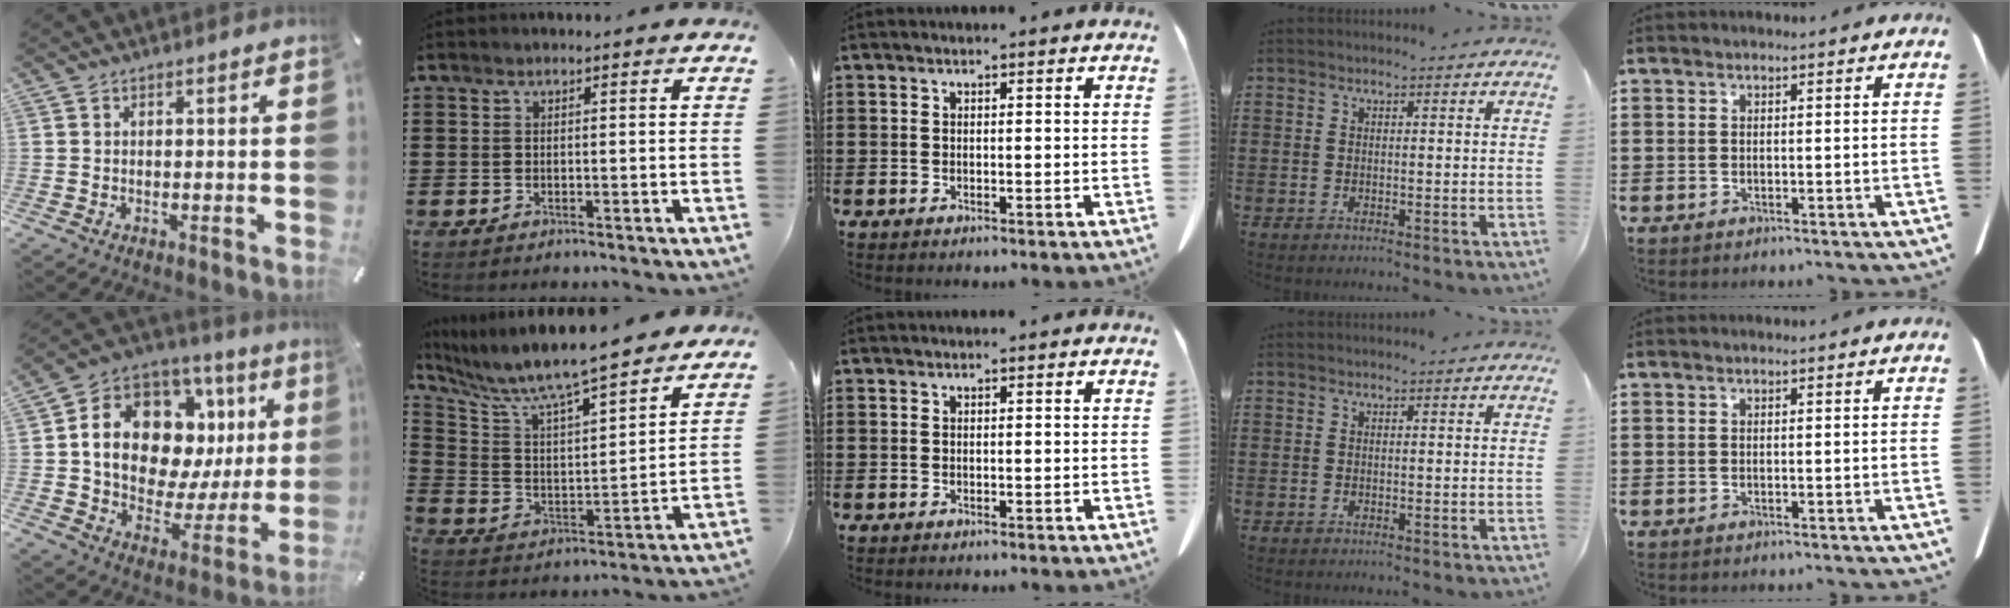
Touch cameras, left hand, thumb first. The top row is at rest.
{"thumb": {"total": 17.0, "force": [5.9, 11.5, 11.1], "torque": [-0.176, -0.045, 0.104]}, "index": {"total": 7.8, "force": [7.0, 0.8, 3.4], "torque": [-0.101, -0.054, 0.113]}}